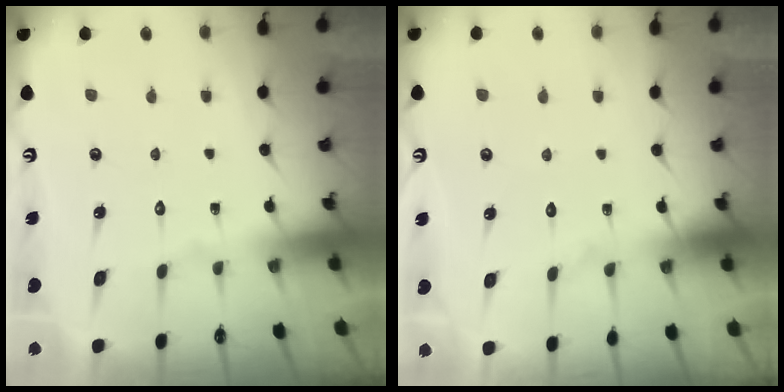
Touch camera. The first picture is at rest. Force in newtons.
{"total": 4.5, "press": 4.4, "slide": 0.5}